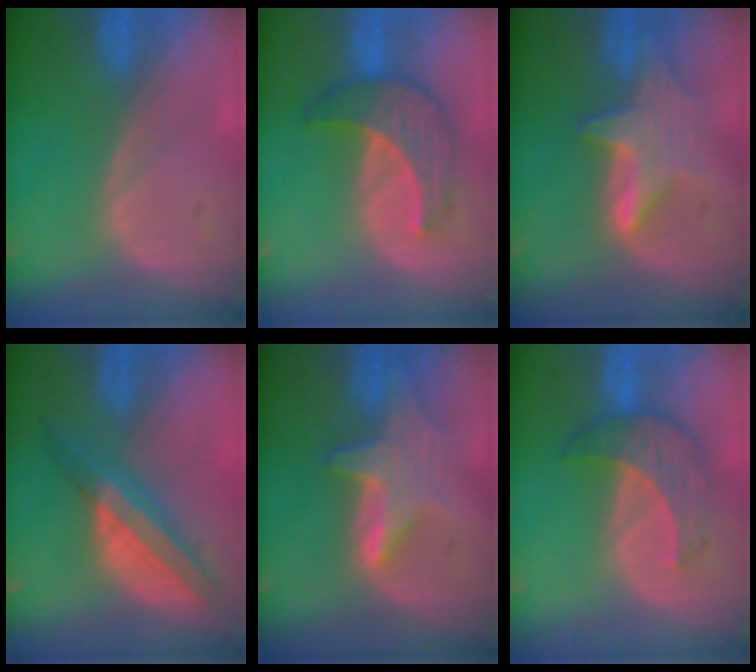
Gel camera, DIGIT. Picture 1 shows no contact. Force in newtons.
{"total": 6.9, "press": 6.8, "slide": 1.0}
{"total": 6.3, "press": 6.1, "slide": 1.7}
{"total": 8.0, "press": 6.8, "slide": 4.3}
{"total": 6.8, "press": 6.3, "slide": 2.4}
{"total": 5.8, "press": 5.8, "slide": 0.6}